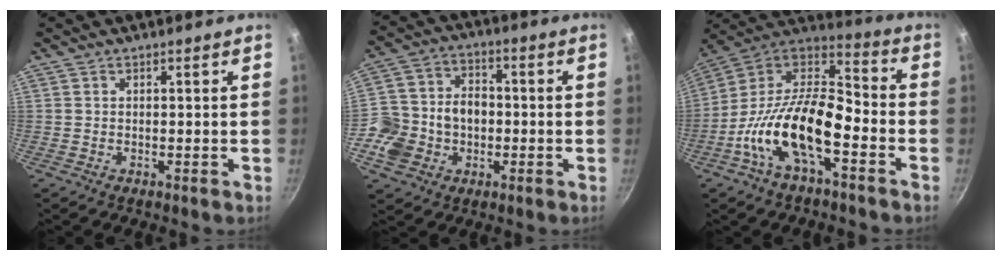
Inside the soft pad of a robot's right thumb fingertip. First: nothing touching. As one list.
[{"total": 12.0, "force": [-2.3, 10.8, 4.9], "torque": [-0.062, 0.032, -0.047]}, {"total": 19.8, "force": [-7.0, 9.1, 16.2], "torque": [-0.288, 0.057, -0.151]}]